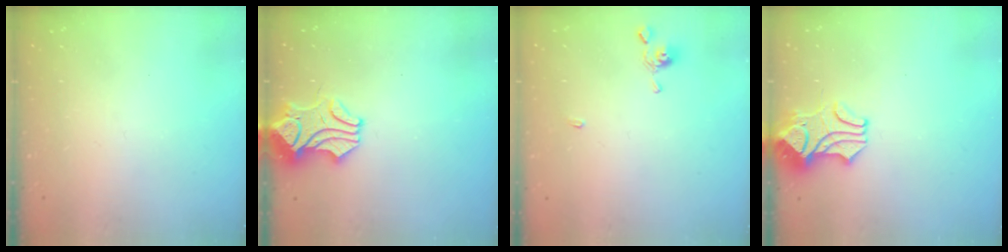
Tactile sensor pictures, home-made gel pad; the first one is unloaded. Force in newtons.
{"total": 0.9, "press": 0.1, "slide": 0.9}
{"total": 1.2, "press": 1.1, "slide": 0.5}
{"total": 2.1, "press": 1.9, "slide": 1.0}